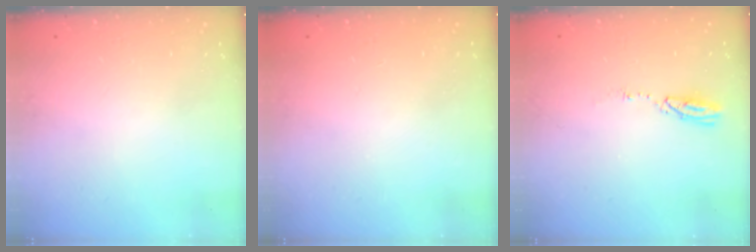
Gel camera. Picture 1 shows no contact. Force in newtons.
{"total": 0.0}
{"total": 3.7, "press": 3.7, "slide": 0.2}